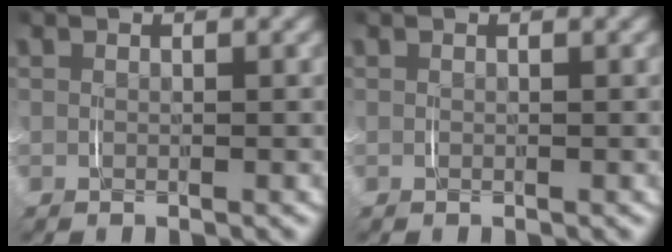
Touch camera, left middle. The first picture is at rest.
{"total": 0.0}